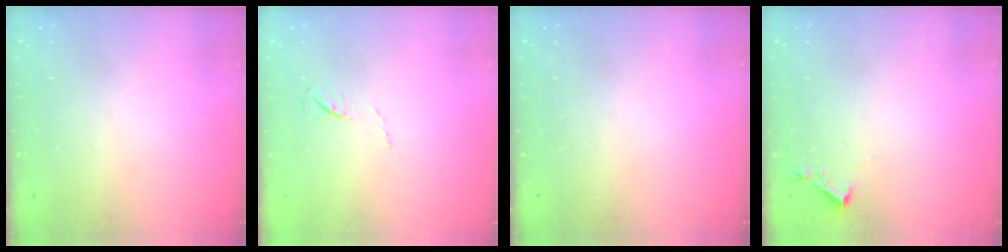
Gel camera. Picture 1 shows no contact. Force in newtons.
{"total": 3.1, "press": 3.1, "slide": 0.5}
{"total": 0.0}
{"total": 2.9, "press": 2.9, "slide": 0.5}